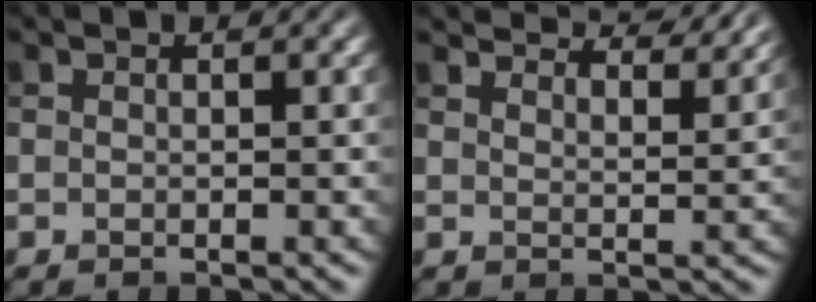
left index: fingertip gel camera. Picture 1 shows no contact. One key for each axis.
{"total": 8.4, "fx": 7.6, "fy": 1.5, "fz": 3.1, "tx": -0.032, "ty": 0.008, "tz": 0.079}